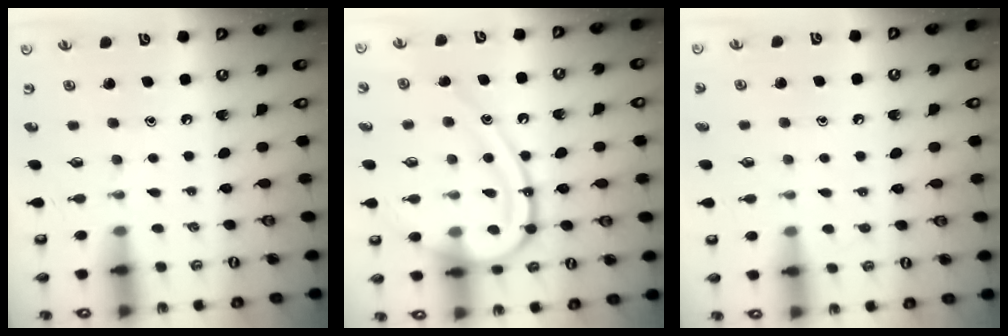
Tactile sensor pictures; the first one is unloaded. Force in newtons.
{"total": 18.1, "press": 18.0, "slide": 1.8}
{"total": 5.1, "press": 5.1, "slide": 0.5}